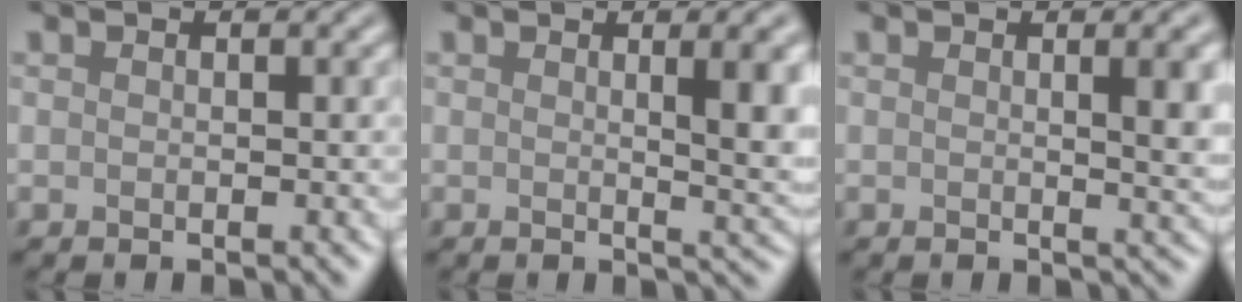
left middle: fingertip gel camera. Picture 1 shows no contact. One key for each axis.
{"total": 5.0, "fx": 0.9, "fy": 1.4, "fz": 4.7, "tx": -0.048, "ty": 0.002, "tz": 0.013}
{"total": 4.4, "fx": 0.8, "fy": 1.4, "fz": 4.1, "tx": -0.039, "ty": 0.005, "tz": 0.009}